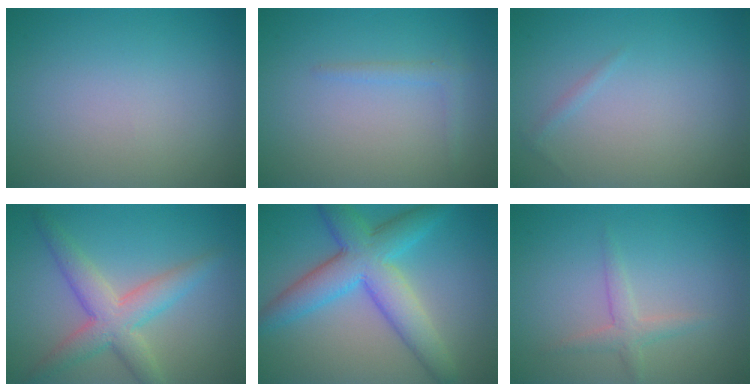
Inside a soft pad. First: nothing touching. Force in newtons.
{"total": 1.1, "press": 1.1, "slide": 0.1}
{"total": 0.5, "press": 0.5, "slide": 0.0}
{"total": 4.9, "press": 4.9, "slide": 0.1}
{"total": 7.3, "press": 7.3, "slide": 0.1}
{"total": 1.7, "press": 1.7, "slide": 0.1}